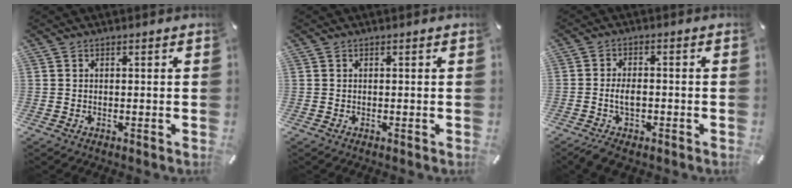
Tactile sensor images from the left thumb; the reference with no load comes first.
{"total": 0.0}
{"total": 4.7, "force": [-1.6, 2.8, 3.4], "torque": [-0.072, 0.009, -0.031]}